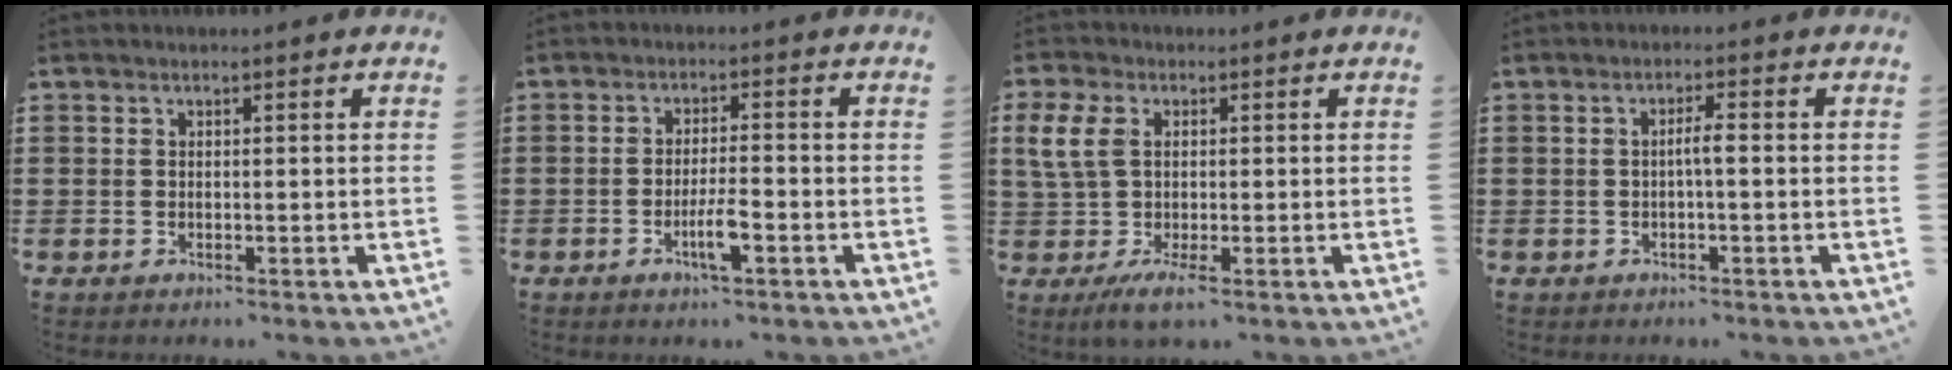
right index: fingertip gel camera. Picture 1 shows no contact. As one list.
[{"total": 4.1, "force": [-1.9, 0.5, 3.6], "torque": [-0.067, -0.002, -0.036]}, {"total": 7.4, "force": [-0.5, 3.5, 6.5], "torque": [-0.150, -0.006, -0.011]}, {"total": 2.0, "force": [-0.4, 0.1, 2.0], "torque": [-0.039, 0.002, -0.009]}]